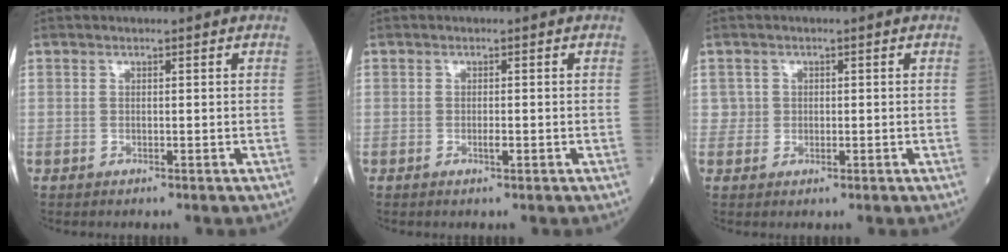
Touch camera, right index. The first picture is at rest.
{"total": 1.2, "force": [-0.4, 0.2, 1.1], "torque": [-0.023, -0.001, -0.007]}
{"total": 1.6, "force": [0.1, 1.6, 0.2], "torque": [0.001, 0.002, 0.000]}